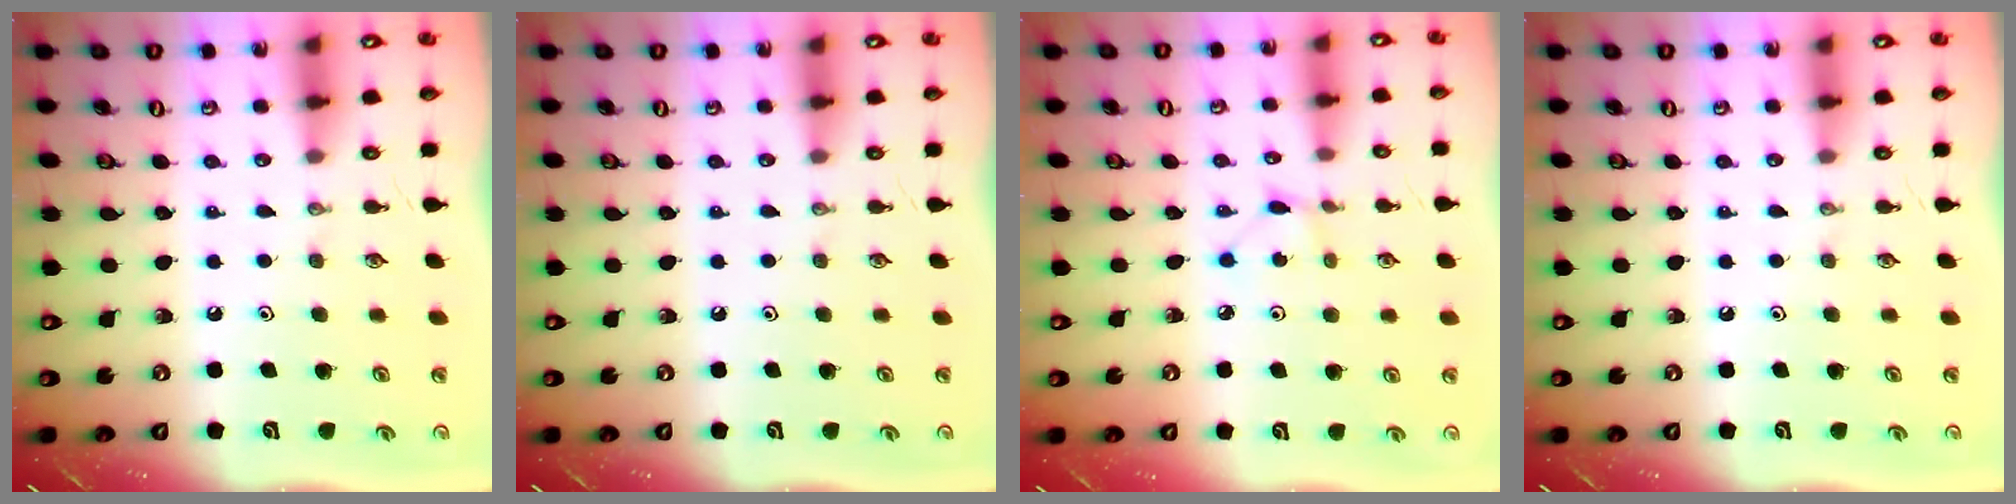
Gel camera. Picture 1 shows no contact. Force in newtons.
{"total": 0.0}
{"total": 1.3, "press": 1.3, "slide": 0.1}
{"total": 0.0}